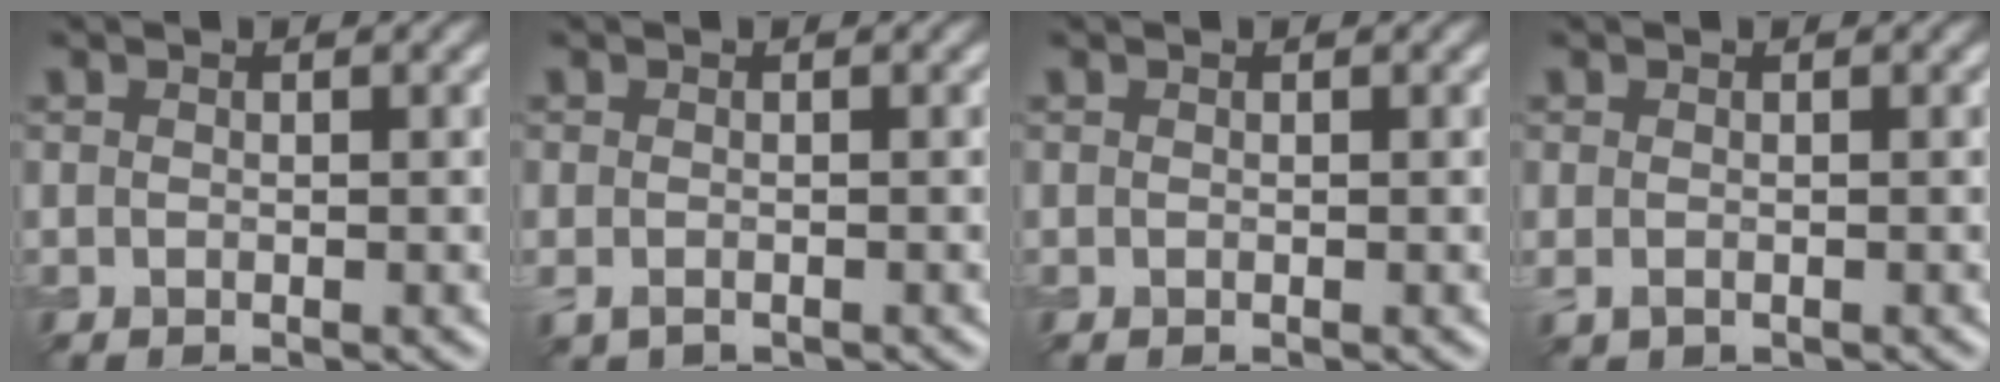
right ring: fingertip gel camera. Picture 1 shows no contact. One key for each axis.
{"total": 1.2, "fx": -0.8, "fy": 0.6, "fz": 0.7, "tx": -0.020, "ty": -0.005, "tz": -0.016}
{"total": 0.0}
{"total": 0.9, "fx": -0.4, "fy": 0.4, "fz": 0.6, "tx": -0.019, "ty": -0.005, "tz": -0.006}